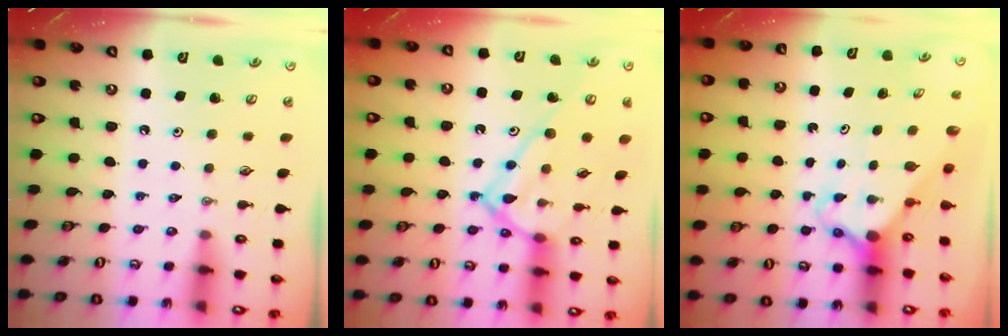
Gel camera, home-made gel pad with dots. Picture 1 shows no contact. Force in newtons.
{"total": 14.4, "press": 14.4, "slide": 0.8}
{"total": 3.0, "press": 3.0, "slide": 0.2}